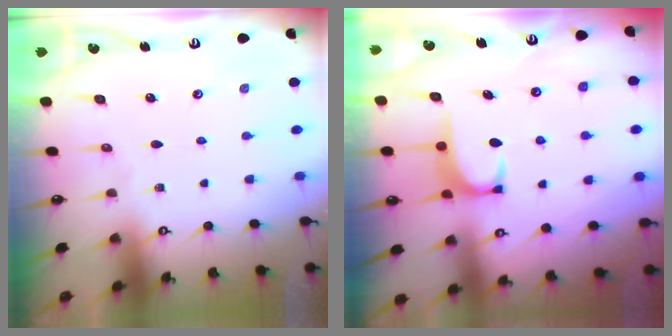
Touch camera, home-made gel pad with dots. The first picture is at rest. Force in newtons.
{"total": 2.8, "press": 2.8, "slide": 0.4}